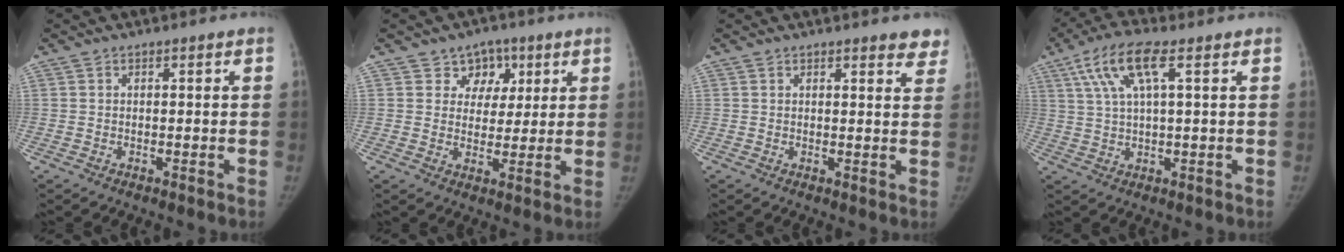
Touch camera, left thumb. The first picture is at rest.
{"total": 6.3, "force": [3.1, 5.3, 1.4], "torque": [0.018, -0.008, 0.046]}
{"total": 4.2, "force": [3.5, 1.2, 2.0], "torque": [0.000, -0.017, 0.030]}
{"total": 9.6, "force": [4.0, 2.6, 8.4], "torque": [-0.184, 0.011, 0.077]}